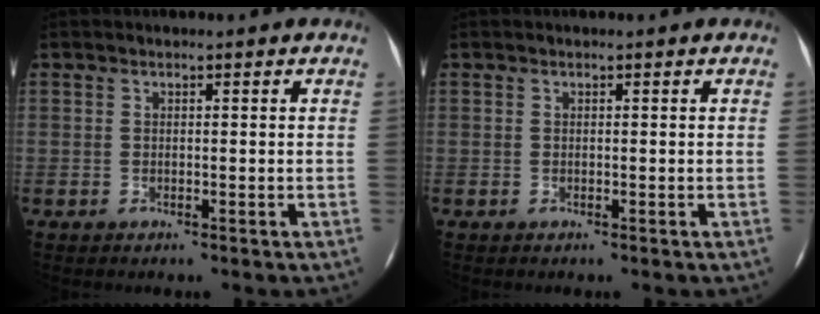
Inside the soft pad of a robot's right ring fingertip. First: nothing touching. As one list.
[{"total": 0.0}]